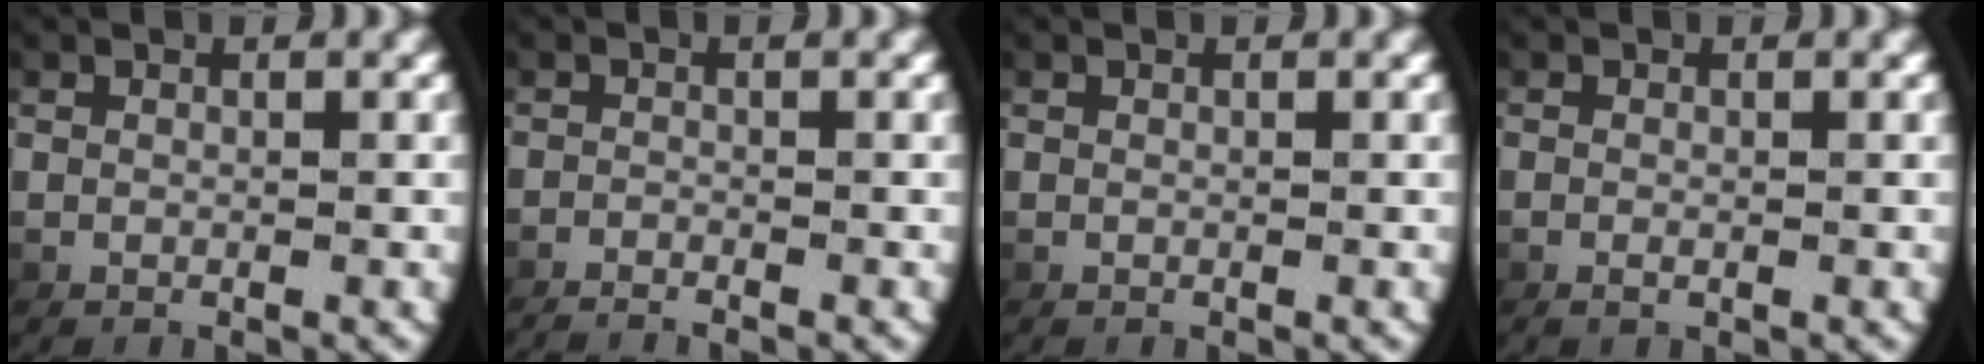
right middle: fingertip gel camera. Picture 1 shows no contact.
{"total": 2.2, "force": [-2.1, 0.3, 0.5], "torque": [-0.014, 0.000, -0.038]}
{"total": 0.0}
{"total": 0.7, "force": [-0.4, 0.3, 0.5], "torque": [-0.015, -0.003, -0.004]}